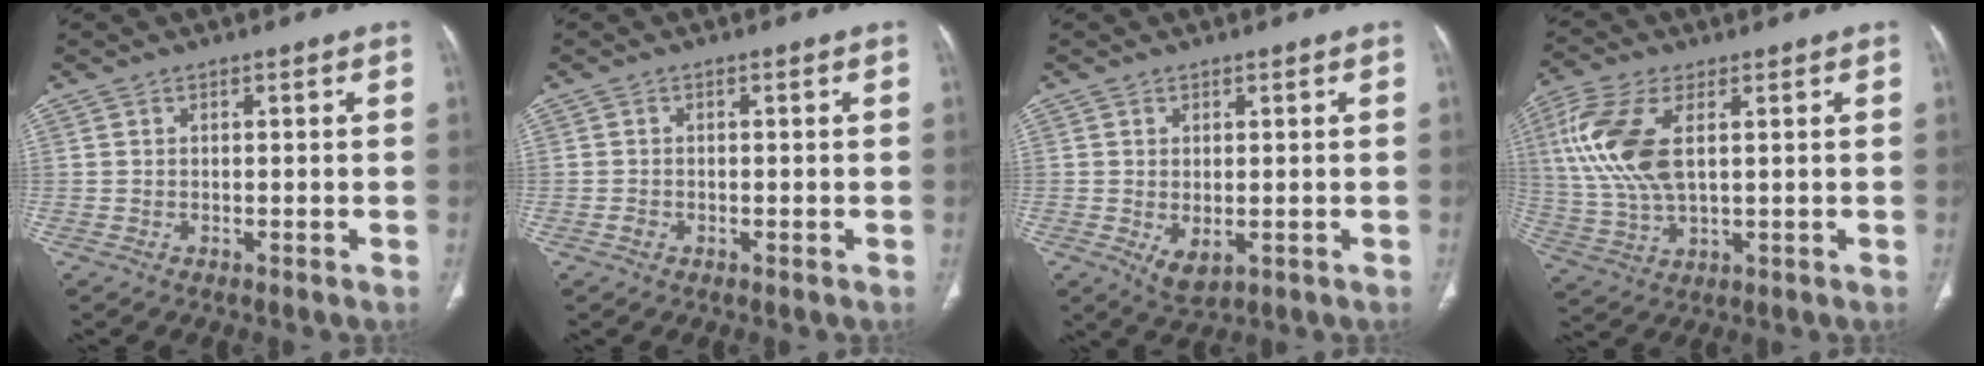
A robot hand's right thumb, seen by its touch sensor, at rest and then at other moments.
{"total": 0.9, "force": [-0.4, 0.7, 0.4], "torque": [-0.011, 0.002, -0.008]}
{"total": 4.0, "force": [-0.8, 2.2, 3.3], "torque": [-0.052, -0.009, 0.002]}
{"total": 13.6, "force": [3.3, 6.6, 11.4], "torque": [-0.270, -0.002, 0.071]}